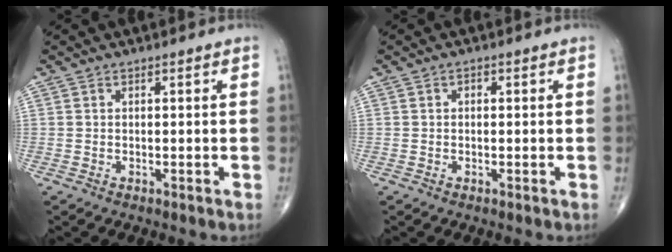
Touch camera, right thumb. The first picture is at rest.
{"total": 0.7, "force": [0.1, 0.5, 0.4], "torque": [-0.001, 0.002, 0.000]}